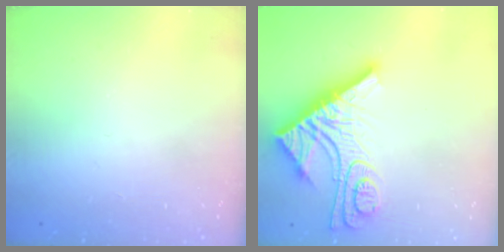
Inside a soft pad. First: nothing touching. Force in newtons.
{"total": 14.7, "press": 14.6, "slide": 1.2}